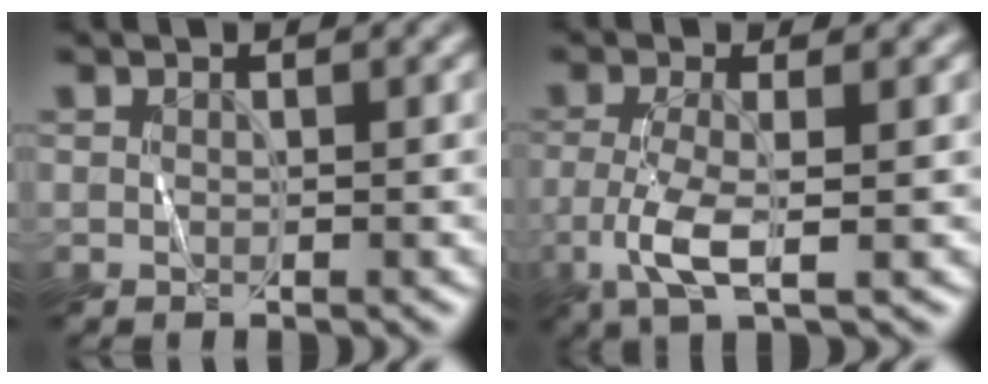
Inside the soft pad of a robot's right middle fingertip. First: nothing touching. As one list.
[{"total": 3.6, "force": [-1.5, 0.5, 3.2], "torque": [-0.079, -0.004, -0.032]}]